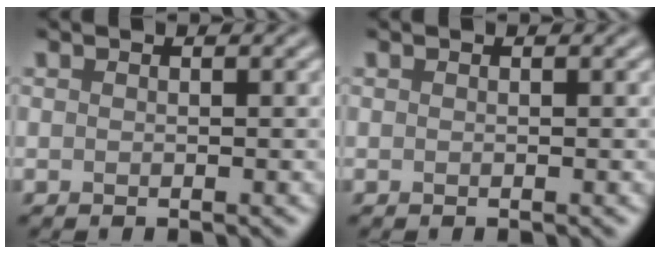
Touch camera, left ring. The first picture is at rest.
{"total": 0.0}